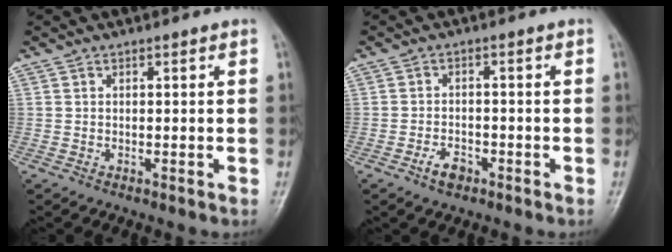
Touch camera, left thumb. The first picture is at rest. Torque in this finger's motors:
{"motor_torque": [-0.13, 0.22, 0.21, 0.13, 0.00]}